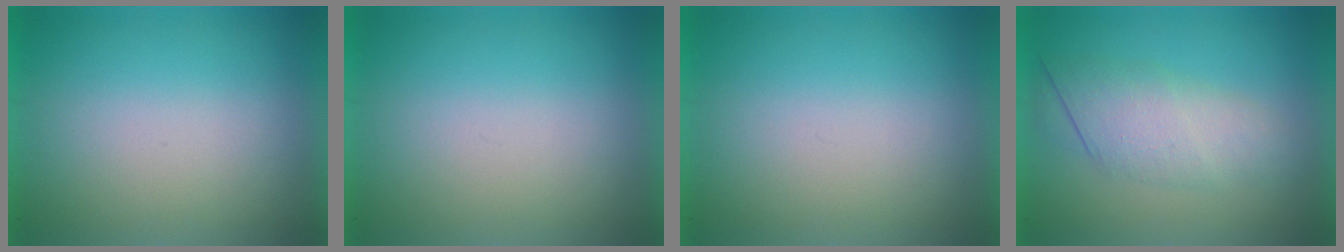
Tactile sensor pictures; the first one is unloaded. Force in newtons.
{"total": 0.0}
{"total": 0.0}
{"total": 3.0}